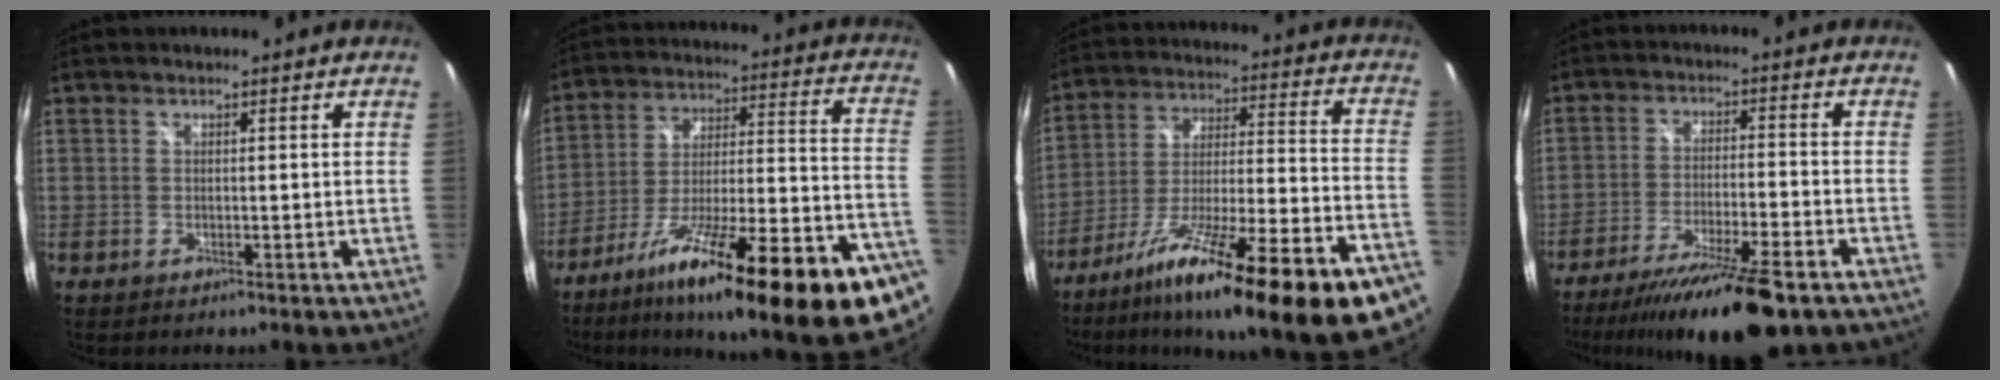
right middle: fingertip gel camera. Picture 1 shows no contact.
{"total": 32.6, "force": [-20.8, 6.2, 24.3], "torque": [-0.341, -0.041, -0.305]}
{"total": 30.3, "force": [-20.7, 4.5, 21.7], "torque": [-0.323, -0.061, -0.310]}
{"total": 16.9, "force": [-13.1, 2.2, 10.5], "torque": [-0.202, -0.032, -0.213]}